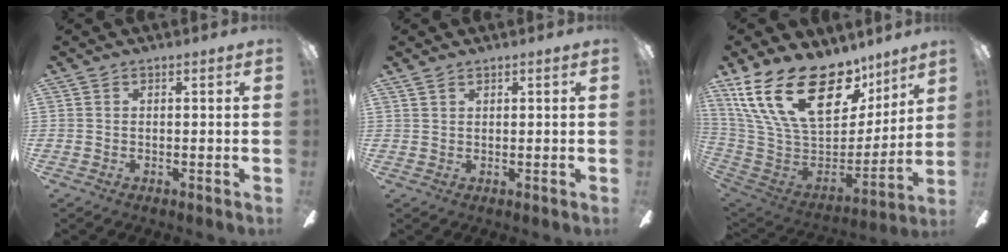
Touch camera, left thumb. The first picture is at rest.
{"total": 1.3, "force": [1.1, 0.6, 0.4], "torque": [-0.009, -0.001, 0.021]}
{"total": 28.6, "force": [15.3, 15.2, 18.8], "torque": [-0.353, -0.091, 0.286]}